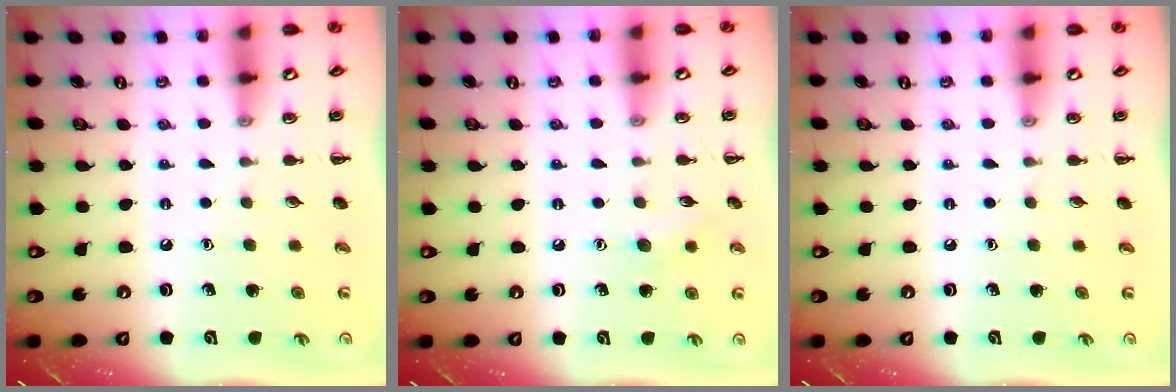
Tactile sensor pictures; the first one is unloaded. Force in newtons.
{"total": 5.6, "press": 5.5, "slide": 1.4}
{"total": 0.0}